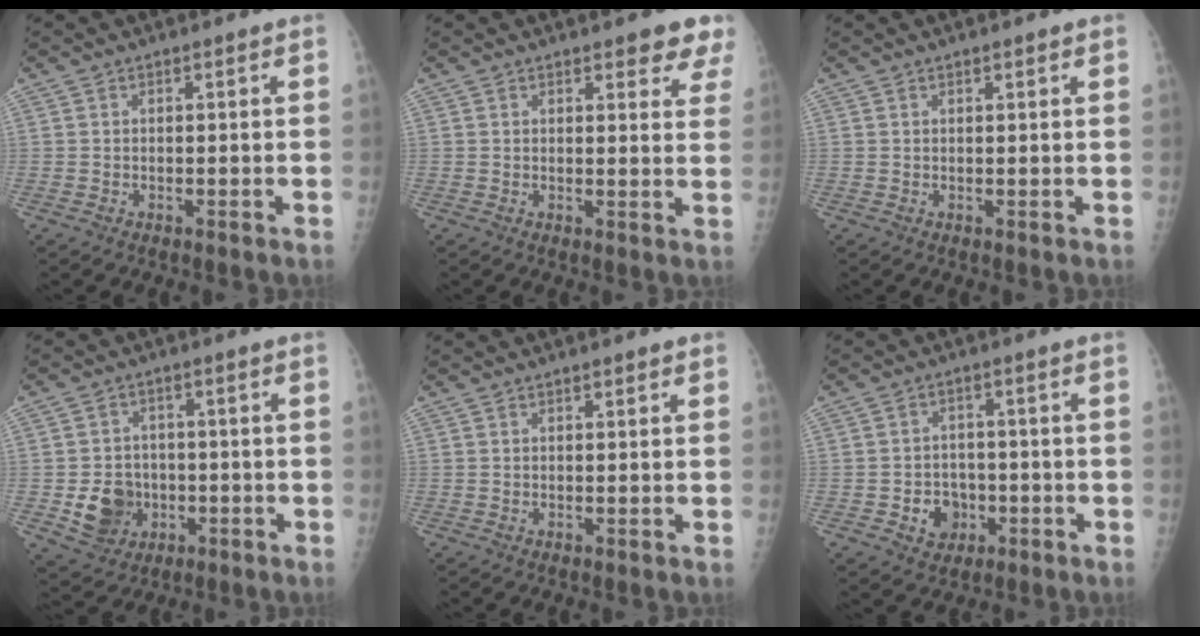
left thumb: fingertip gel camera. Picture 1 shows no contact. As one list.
[{"total": 7.0, "force": [5.3, 2.4, 3.9], "torque": [-0.012, -0.022, 0.049]}, {"total": 0.9, "force": [0.6, 0.2, 0.7], "torque": [-0.006, 0.000, 0.009]}, {"total": 8.0, "force": [-1.9, 7.0, 3.4], "torque": [-0.025, 0.007, -0.025]}, {"total": 1.2, "force": [0.8, 0.3, 0.9], "torque": [-0.009, -0.001, 0.011]}, {"total": 5.8, "force": [-2.0, 5.0, 2.2], "torque": [-0.003, 0.014, -0.027]}]